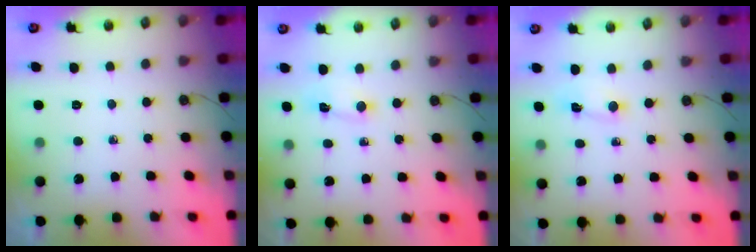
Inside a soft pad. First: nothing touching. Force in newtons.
{"total": 1.4, "press": 1.2, "slide": 0.7}
{"total": 1.4, "press": 1.2, "slide": 0.7}